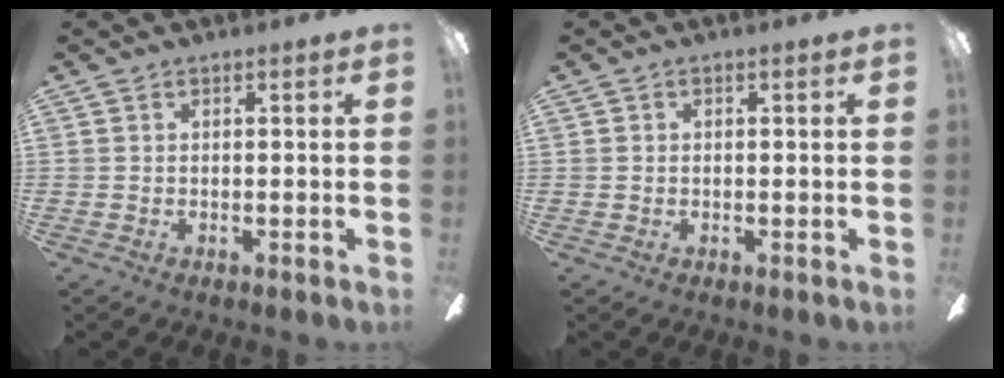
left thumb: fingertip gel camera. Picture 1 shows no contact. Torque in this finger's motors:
{"motor_torque": [0.01, 0.00, -0.02, -0.01, 0.00]}